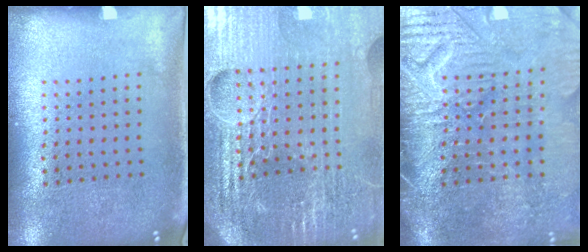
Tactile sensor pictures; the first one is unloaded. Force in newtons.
{"total": 6.2, "press": 5.5, "slide": 2.9}
{"total": 4.6, "press": 4.0, "slide": 2.2}